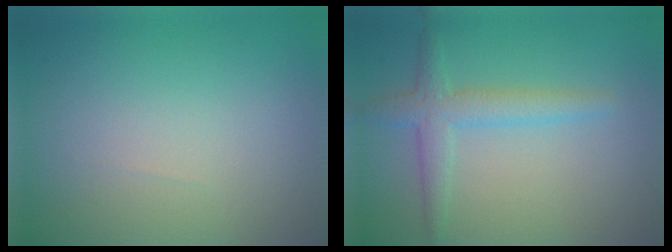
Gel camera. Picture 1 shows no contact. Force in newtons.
{"total": 2.8, "press": 2.8, "slide": 0.1}